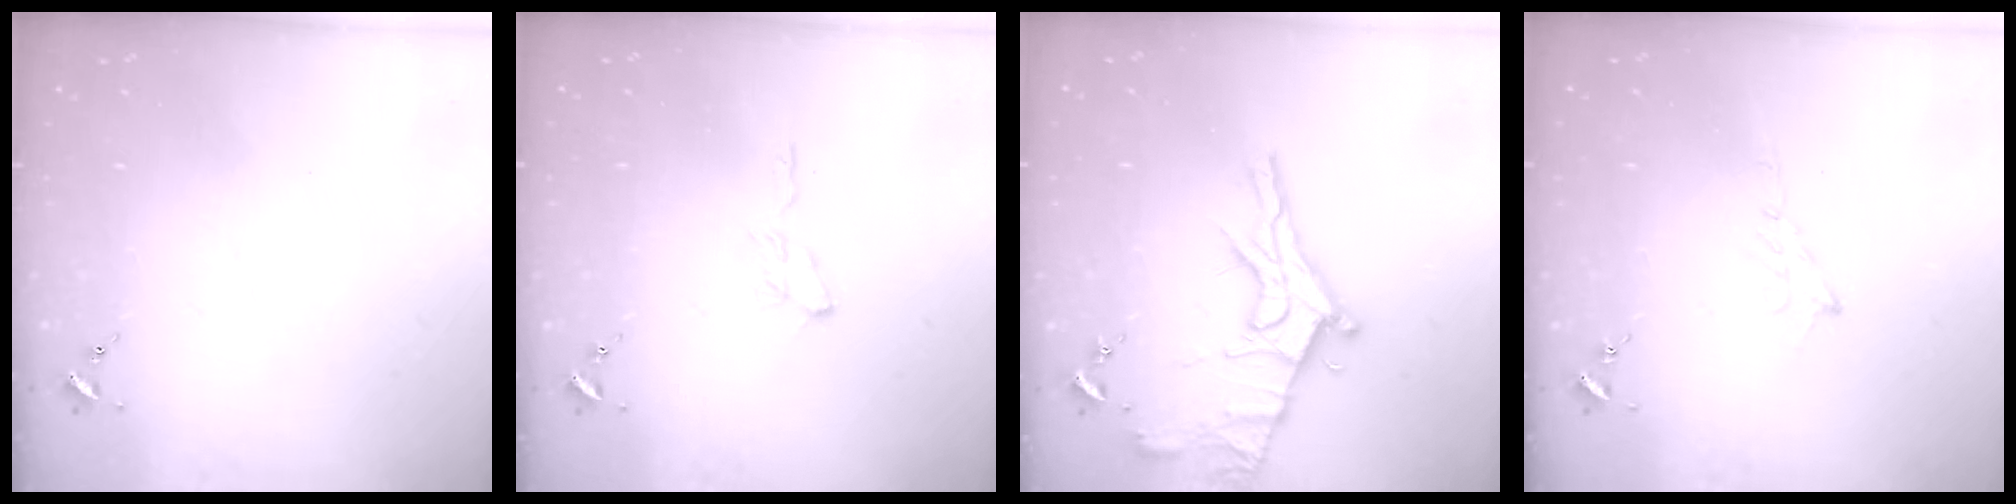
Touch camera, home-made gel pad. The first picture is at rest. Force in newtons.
{"total": 6.0, "press": 6.0, "slide": 0.7}
{"total": 16.8, "press": 16.7, "slide": 1.2}
{"total": 5.1, "press": 5.0, "slide": 0.6}